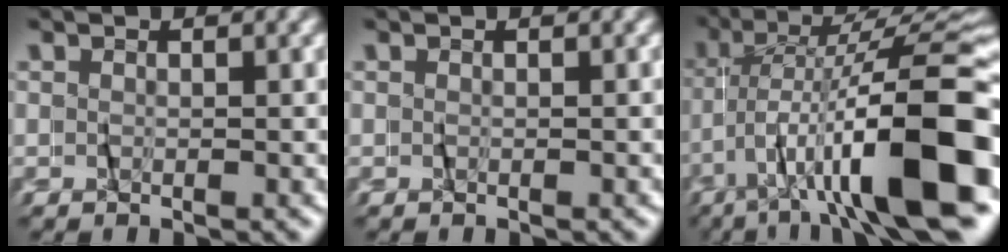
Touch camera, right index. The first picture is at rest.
{"total": 0.0}
{"total": 13.9, "force": [-5.9, 3.4, 12.1], "torque": [-0.178, -0.018, -0.077]}